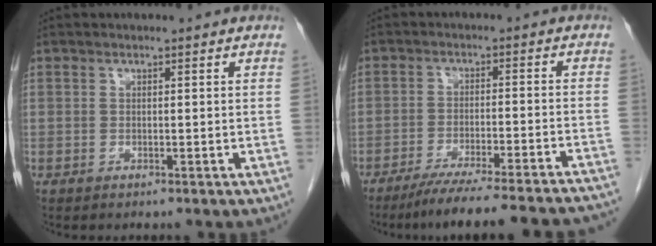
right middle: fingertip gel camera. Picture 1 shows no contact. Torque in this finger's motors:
{"motor_torque": [1.16, -0.98, 0.40, 0.11]}